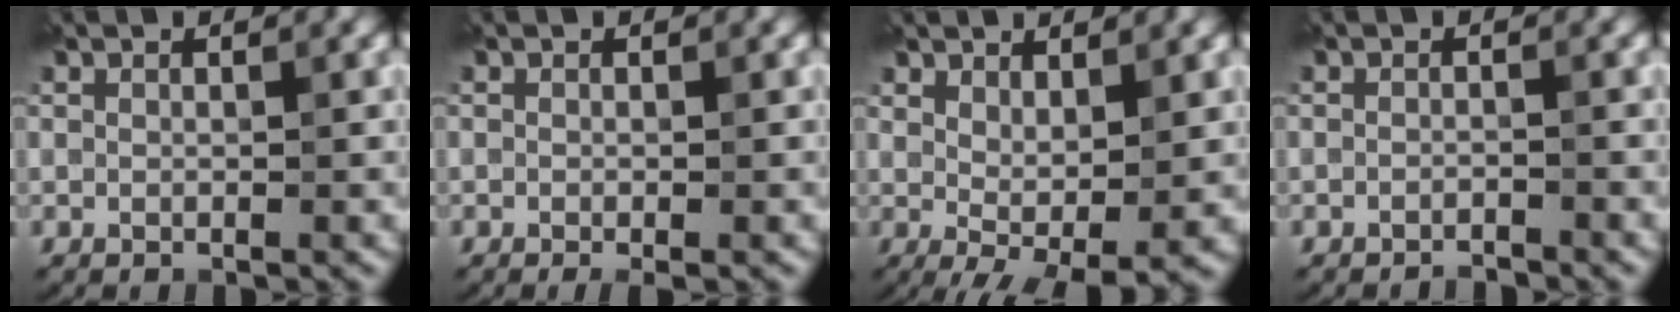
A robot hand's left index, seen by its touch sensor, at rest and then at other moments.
{"total": 1.2, "force": [-0.5, 0.3, 1.0], "torque": [-0.017, -0.007, -0.007]}
{"total": 3.5, "force": [1.0, 1.1, 3.2], "torque": [-0.055, -0.013, 0.025]}
{"total": 1.2, "force": [-1.1, 0.1, 0.3], "torque": [-0.001, 0.000, -0.022]}